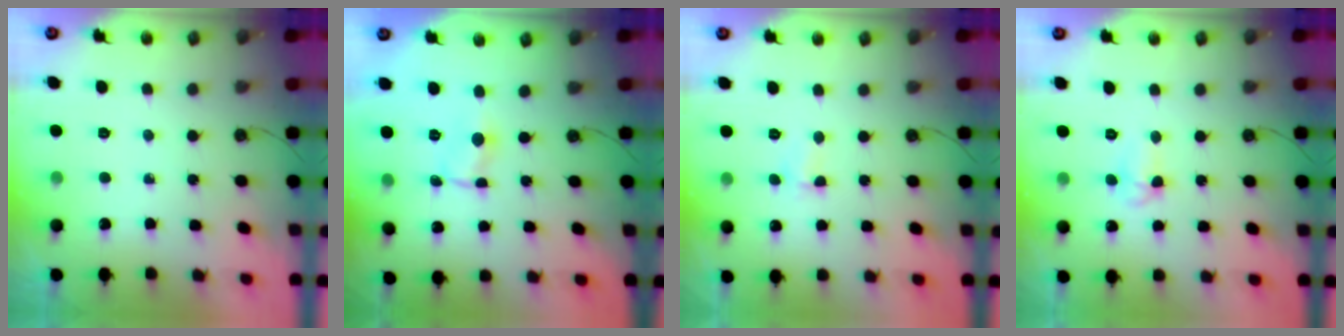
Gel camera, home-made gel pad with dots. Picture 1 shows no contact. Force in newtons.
{"total": 0.7, "press": 0.6, "slide": 0.1}
{"total": 1.6, "press": 1.3, "slide": 0.9}
{"total": 4.0, "press": 3.9, "slide": 0.7}